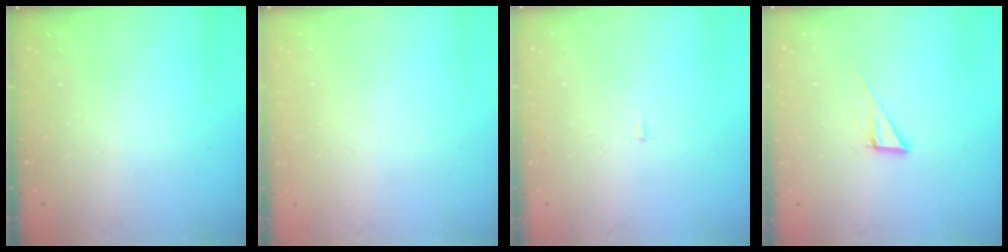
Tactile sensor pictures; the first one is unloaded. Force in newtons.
{"total": 0.9, "press": 0.9, "slide": 0.0}
{"total": 2.5, "press": 2.5, "slide": 0.2}
{"total": 6.1, "press": 6.1, "slide": 0.4}